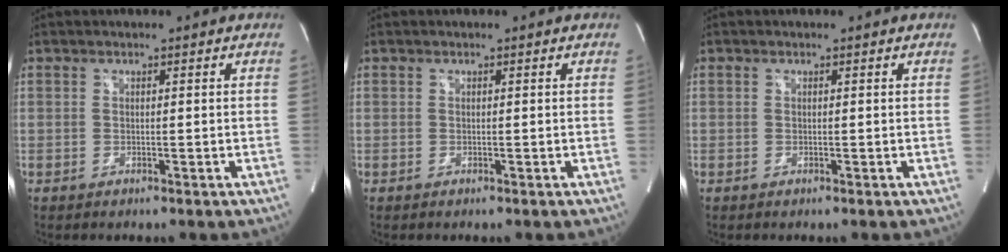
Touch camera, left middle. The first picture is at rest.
{"total": 0.0}
{"total": 0.0}